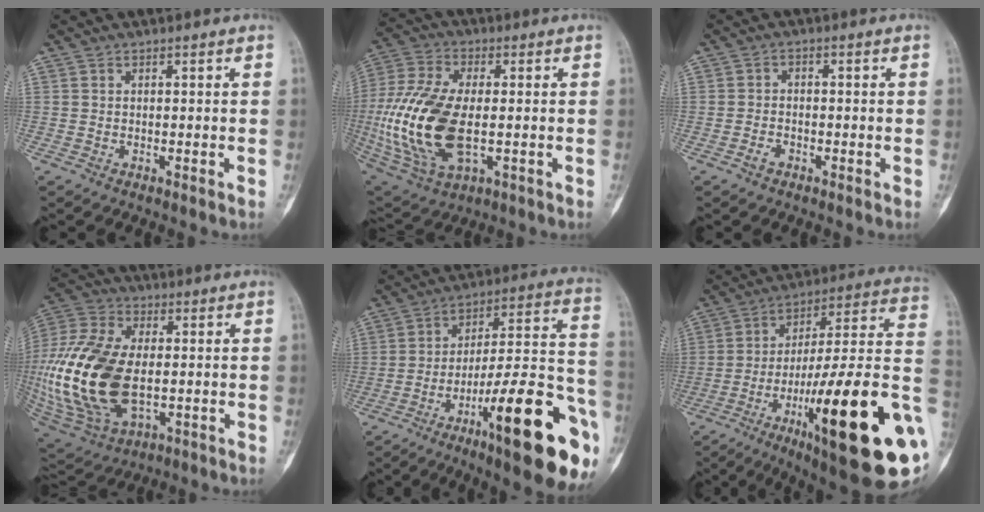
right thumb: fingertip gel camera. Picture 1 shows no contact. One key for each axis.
{"total": 21.1, "fx": -2.2, "fy": 10.8, "fz": 18.0, "tx": -0.404, "ty": -0.009, "tz": -0.028}
{"total": 2.1, "fx": -1.3, "fy": 1.4, "fz": 0.9, "tx": -0.007, "ty": 0.013, "tz": -0.026}
{"total": 25.8, "fx": -2.1, "fy": 14.6, "fz": 21.2, "tx": -0.472, "ty": -0.011, "tz": -0.021}
{"total": 26.3, "fx": -12.1, "fy": 5.7, "fz": 22.6, "tx": -0.272, "ty": 0.067, "tz": -0.181}
{"total": 31.9, "fx": -9.0, "fy": 5.9, "fz": 30.0, "tx": -0.381, "ty": 0.030, "tz": -0.138}